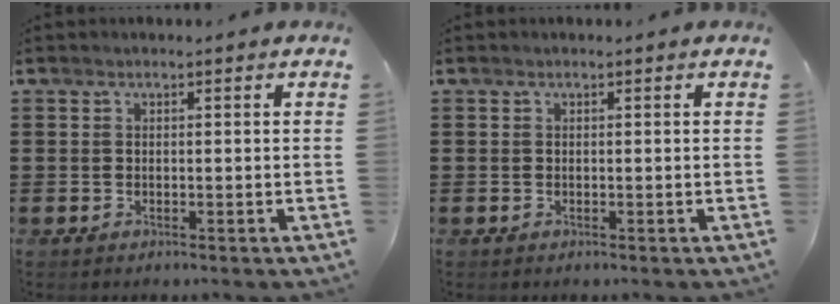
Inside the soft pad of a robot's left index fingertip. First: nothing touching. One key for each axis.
{"total": 0.0}